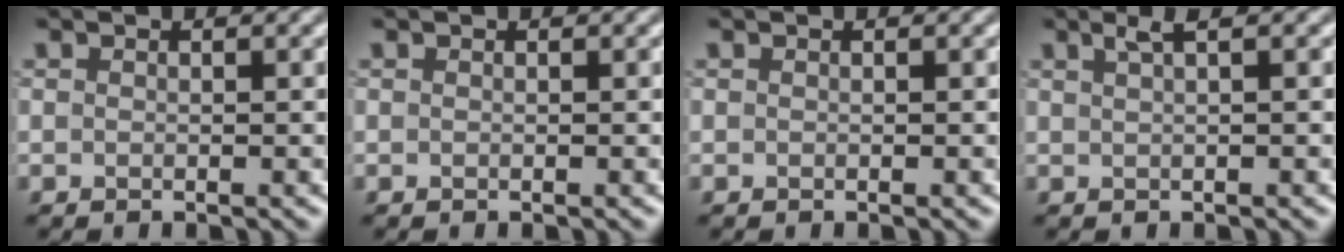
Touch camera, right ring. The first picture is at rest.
{"total": 0.0}
{"total": 0.0}
{"total": 1.1, "force": [0.7, -0.2, 0.8], "torque": [-0.020, 0.006, 0.013]}